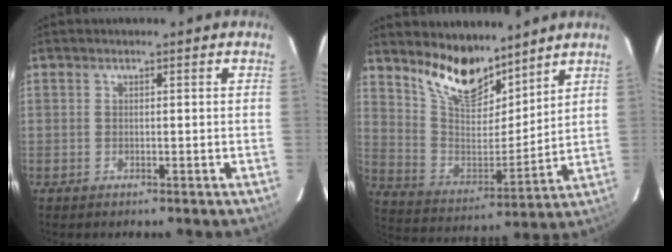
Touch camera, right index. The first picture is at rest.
{"total": 14.3, "force": [11.1, 5.8, 6.7], "torque": [-0.135, 0.000, 0.214]}